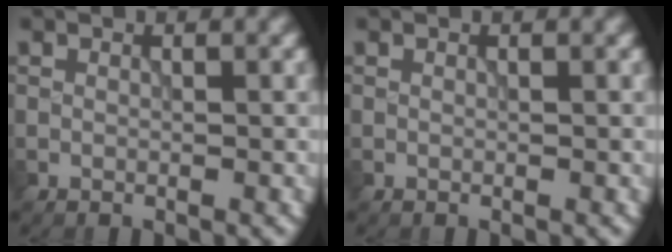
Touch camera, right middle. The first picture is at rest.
{"total": 0.0}